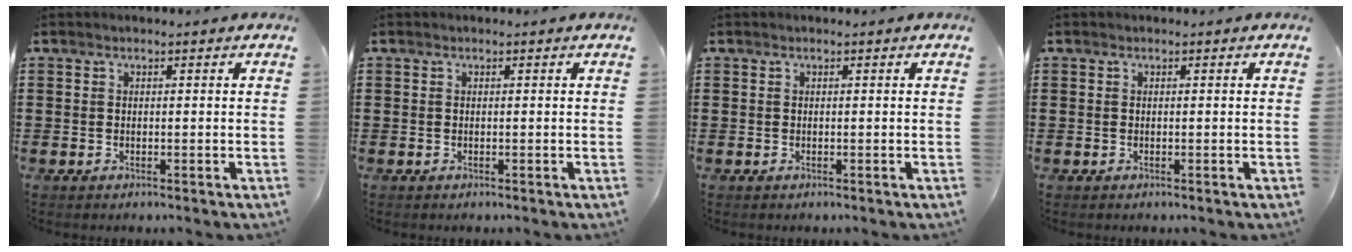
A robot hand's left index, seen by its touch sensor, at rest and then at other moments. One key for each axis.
{"total": 0.0}
{"total": 0.0}
{"total": 0.0}